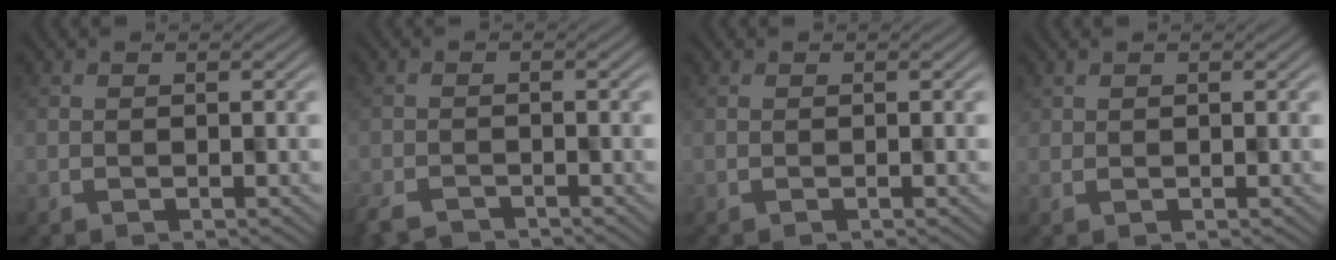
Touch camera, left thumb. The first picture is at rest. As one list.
[{"total": 3.6, "force": [-3.2, 1.1, 1.0], "torque": [-0.021, -0.012, -0.061]}, {"total": 0.0}, {"total": 0.7, "force": [0.2, 0.6, -0.2], "torque": [0.002, -0.003, 0.007]}]